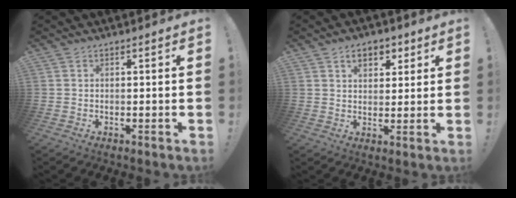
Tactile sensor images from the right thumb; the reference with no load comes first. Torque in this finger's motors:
{"motor_torque": [0.44, 1.40, 0.12, -0.11, 0.00]}